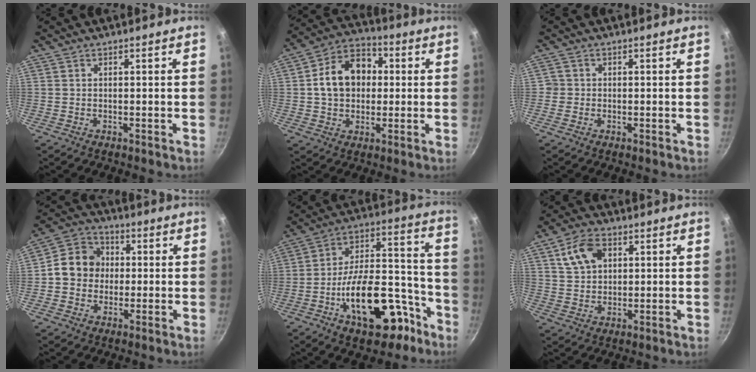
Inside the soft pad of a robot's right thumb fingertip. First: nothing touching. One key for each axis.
{"total": 13.3, "fx": 1.3, "fy": 10.2, "fz": 8.4, "tx": -0.108, "ty": 0.026, "tz": 0.008}
{"total": 1.3, "fx": -0.3, "fy": 1.2, "fz": 0.2, "tx": 0.002, "ty": 0.004, "tz": -0.008}
{"total": 10.0, "fx": 0.2, "fy": 8.9, "fz": 4.6, "tx": -0.043, "ty": 0.018, "tz": -0.019}
{"total": 21.7, "fx": -10.4, "fy": 10.9, "fz": 15.6, "tx": -0.199, "ty": 0.092, "tz": -0.147}
{"total": 8.5, "fx": 3.2, "fy": 5.8, "fz": 5.4, "tx": -0.085, "ty": 0.001, "tz": 0.057}